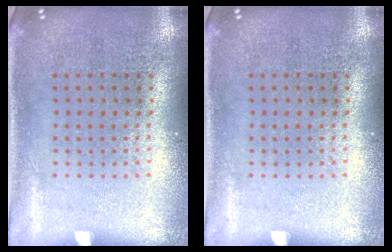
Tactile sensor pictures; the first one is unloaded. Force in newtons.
{"total": 0.0}